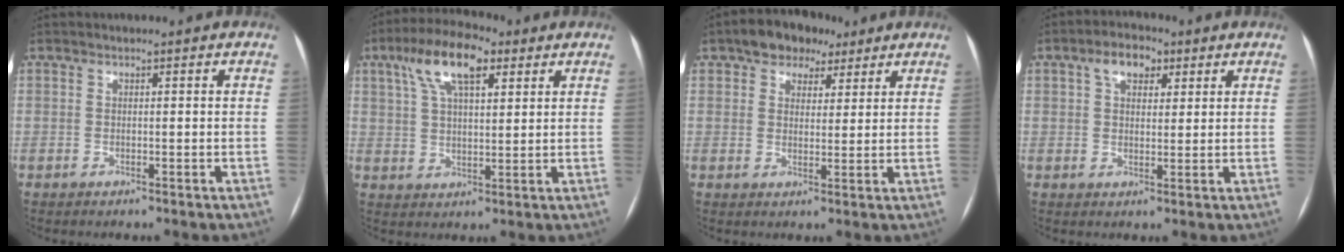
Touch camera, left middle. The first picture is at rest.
{"total": 10.8, "force": [5.5, 3.8, 8.4], "torque": [-0.163, 0.028, 0.098]}
{"total": 6.9, "force": [4.4, 4.4, 2.9], "torque": [-0.038, 0.023, 0.069]}
{"total": 5.3, "force": [2.7, 3.1, 3.4], "torque": [-0.060, 0.020, 0.046]}